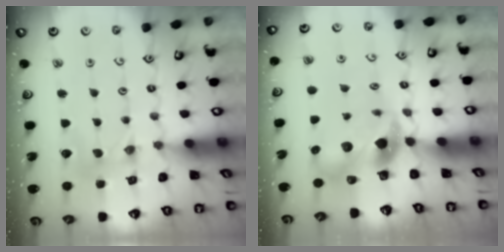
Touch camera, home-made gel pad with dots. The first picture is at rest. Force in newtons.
{"total": 9.2, "press": 9.1, "slide": 1.3}